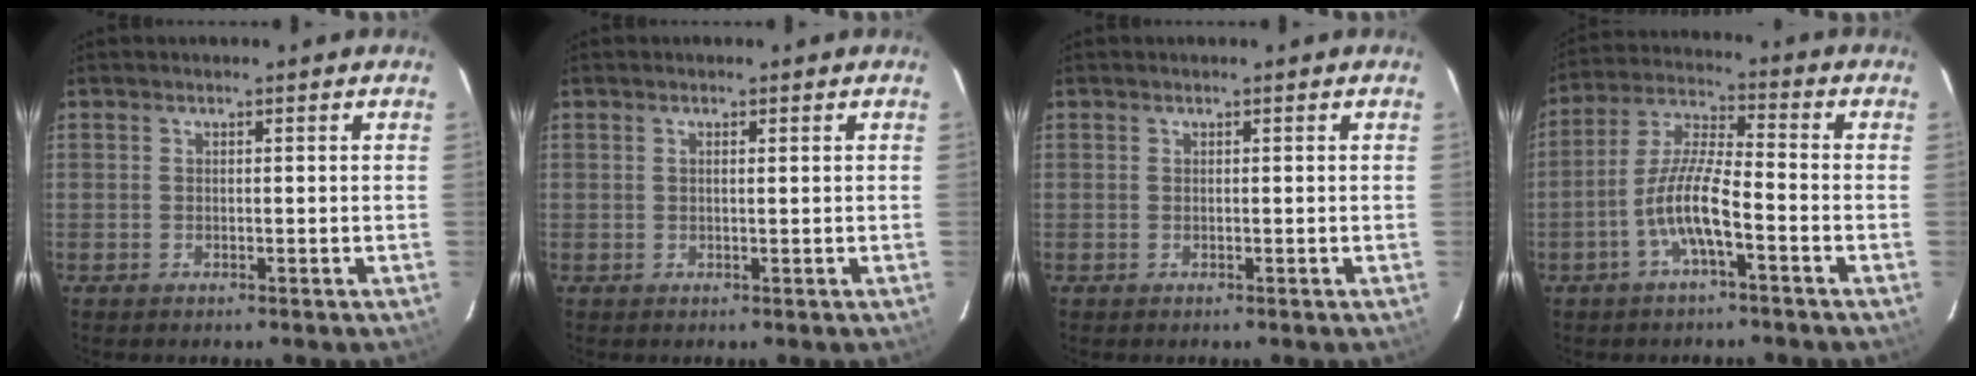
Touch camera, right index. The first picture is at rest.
{"total": 0.7, "force": [0.3, 0.0, 0.6], "torque": [-0.013, 0.002, 0.005]}
{"total": 0.0}
{"total": 8.7, "force": [-3.9, 1.4, 7.7], "torque": [-0.167, 0.008, -0.077]}